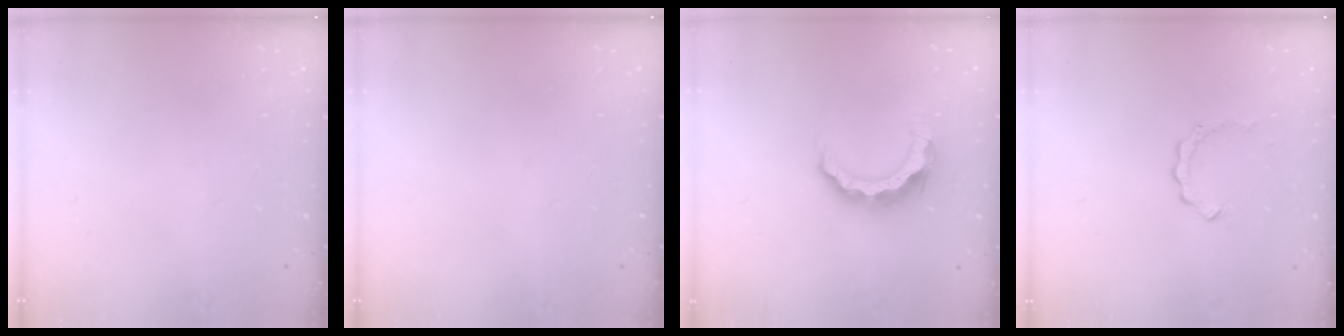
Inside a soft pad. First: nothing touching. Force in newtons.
{"total": 0.0}
{"total": 9.8, "press": 9.7, "slide": 0.9}
{"total": 2.7, "press": 2.6, "slide": 0.3}